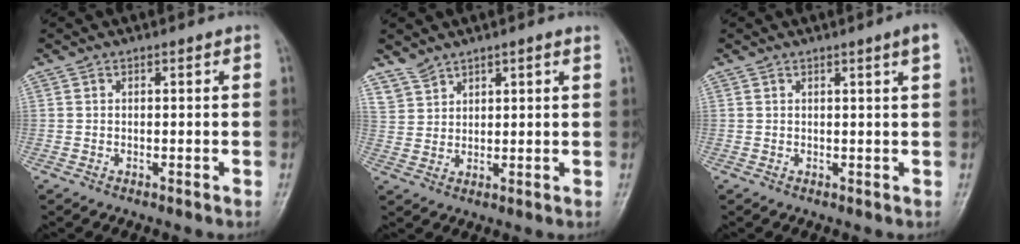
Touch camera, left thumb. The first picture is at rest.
{"total": 3.2, "force": [3.0, 1.1, 0.5], "torque": [0.002, -0.012, 0.057]}
{"total": 2.3, "force": [1.2, -0.6, 1.9], "torque": [-0.030, -0.009, 0.019]}